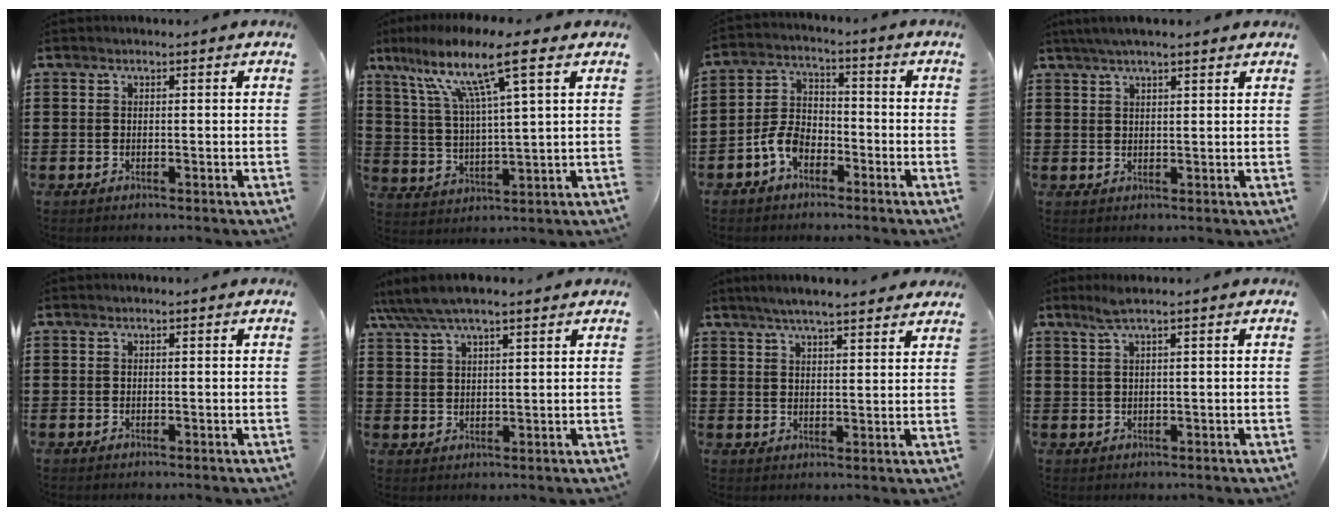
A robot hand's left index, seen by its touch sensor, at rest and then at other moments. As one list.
[{"total": 11.5, "force": [6.8, 1.3, 9.3], "torque": [-0.196, -0.010, 0.113]}, {"total": 5.8, "force": [-3.3, 3.4, 3.3], "torque": [-0.094, 0.006, -0.070]}, {"total": 3.2, "force": [2.5, 0.4, 2.0], "torque": [-0.043, 0.005, 0.045]}, {"total": 0.0}, {"total": 4.9, "force": [4.0, 1.3, 2.5], "torque": [-0.060, -0.002, 0.073]}, {"total": 4.6, "force": [4.1, 0.3, 1.9], "torque": [-0.048, -0.009, 0.075]}, {"total": 2.3, "force": [1.3, -0.1, 1.9], "torque": [-0.040, -0.001, 0.023]}]